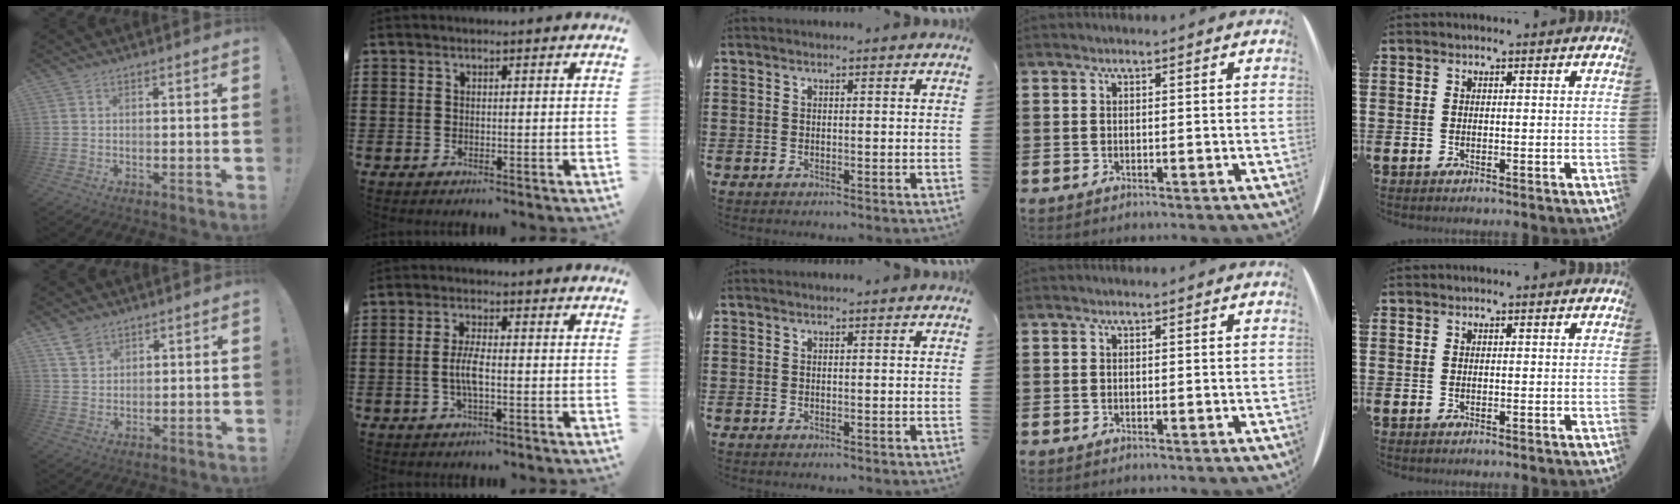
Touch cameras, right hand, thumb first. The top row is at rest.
{"thumb": {"total": 4.9, "force": [3.5, 3.1, 1.5], "torque": [-0.018, -0.018, 0.066]}, "index": {"total": 4.0, "force": [-0.9, 0.8, 3.8], "torque": [-0.090, -0.008, -0.024]}}